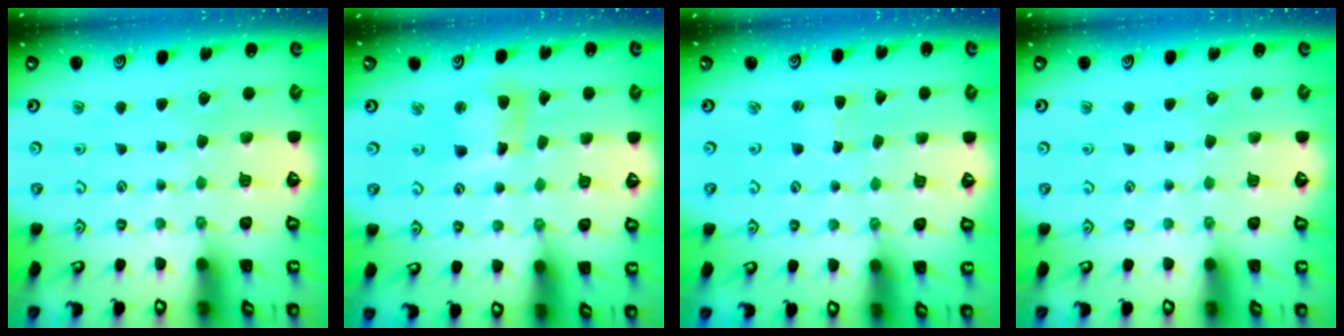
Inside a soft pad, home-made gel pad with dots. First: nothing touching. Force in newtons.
{"total": 6.8, "press": 6.7, "slide": 1.0}
{"total": 1.6, "press": 1.6, "slide": 0.4}
{"total": 0.0}